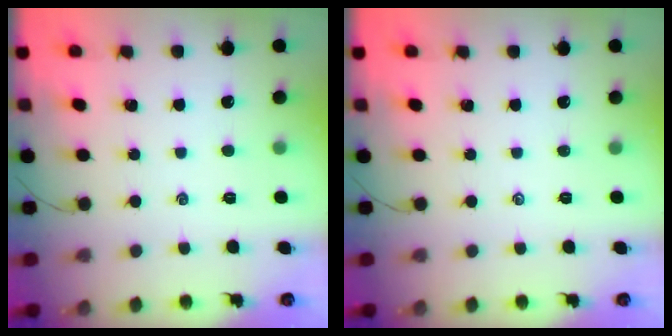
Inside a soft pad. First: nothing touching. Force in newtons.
{"total": 0.0}